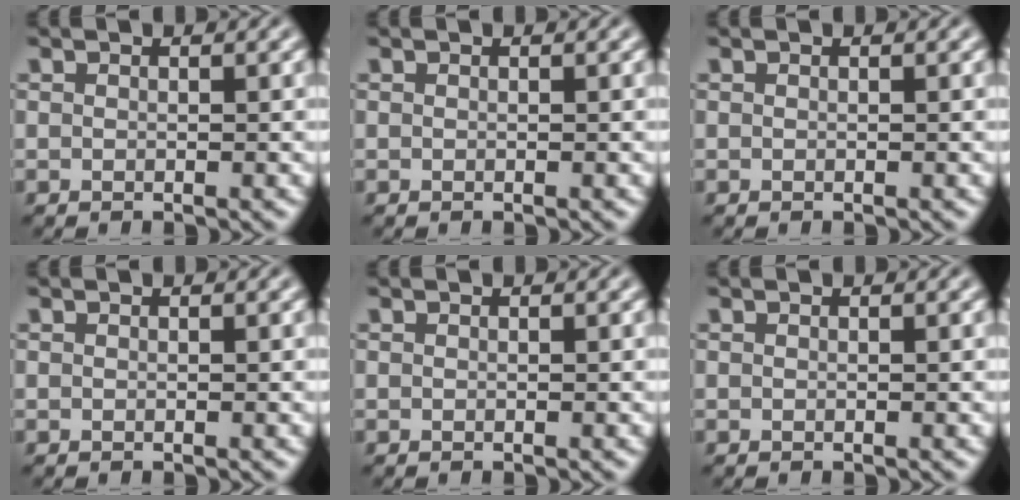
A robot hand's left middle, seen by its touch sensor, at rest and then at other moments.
{"total": 0.0}
{"total": 0.0}
{"total": 0.0}
{"total": 0.0}
{"total": 0.0}